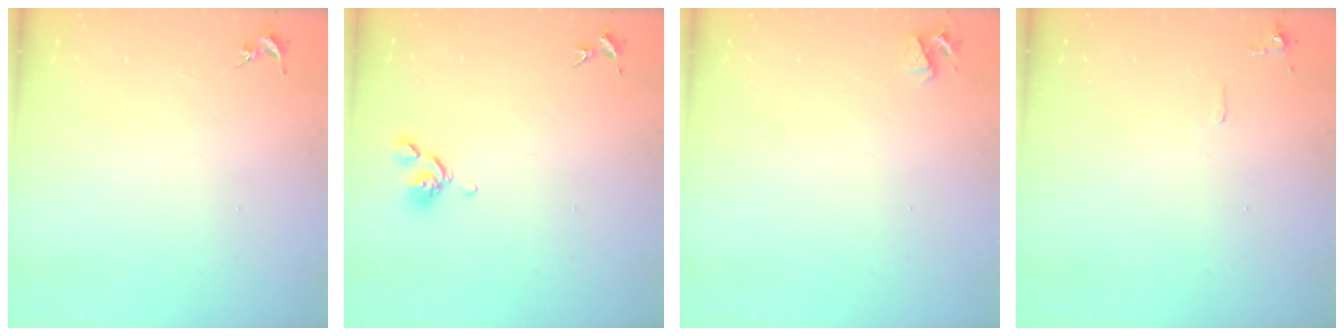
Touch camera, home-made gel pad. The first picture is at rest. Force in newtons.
{"total": 6.8, "press": 6.7, "slide": 0.9}
{"total": 4.1, "press": 4.0, "slide": 0.6}
{"total": 5.0, "press": 5.0, "slide": 0.8}